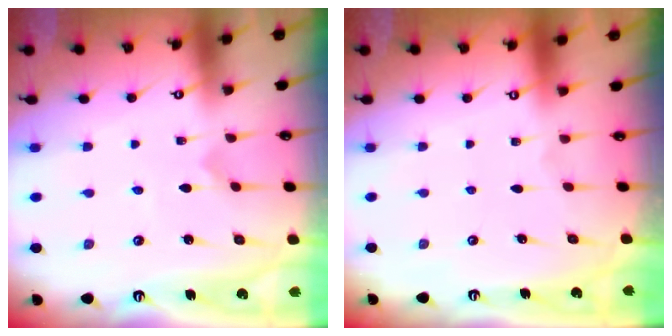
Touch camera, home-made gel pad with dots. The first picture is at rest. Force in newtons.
{"total": 0.0}